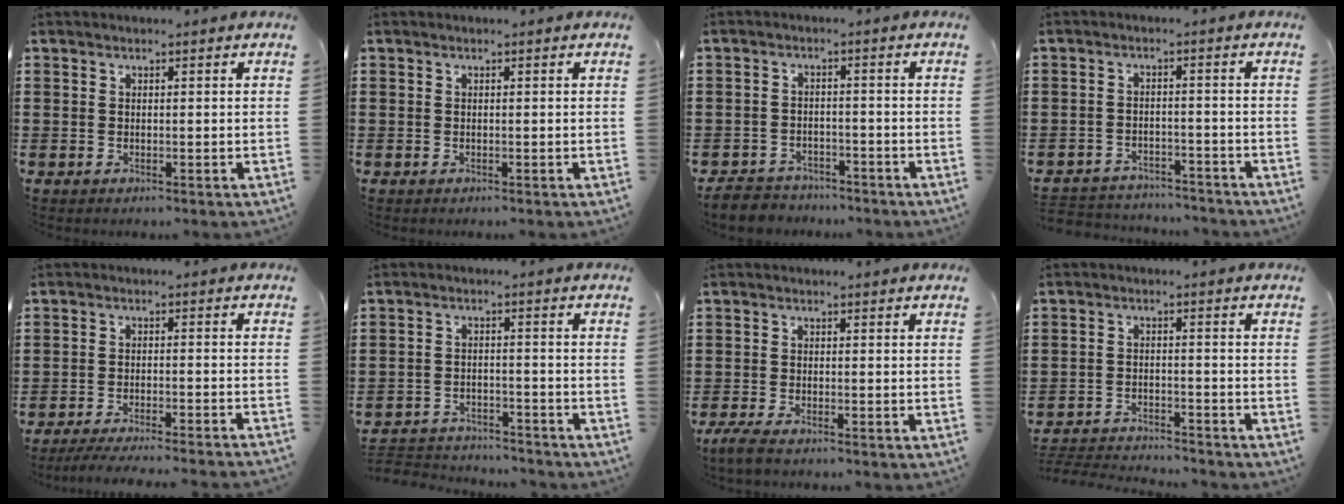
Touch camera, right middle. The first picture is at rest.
{"total": 0.0}
{"total": 3.6, "force": [-3.4, 1.1, 0.0], "torque": [-0.012, 0.001, -0.076]}
{"total": 3.2, "force": [-3.1, 0.6, -0.1], "torque": [-0.006, 0.002, -0.068]}
{"total": 3.9, "force": [-3.7, -0.2, 1.3], "torque": [-0.020, -0.004, -0.073]}
{"total": 3.2, "force": [-3.2, 0.6, 0.0], "torque": [-0.008, 0.003, -0.070]}
{"total": 2.0, "force": [-1.6, 0.2, 1.2], "torque": [-0.035, -0.003, -0.035]}
{"total": 3.3, "force": [-3.3, 0.3, 0.3], "torque": [-0.009, 0.003, -0.072]}